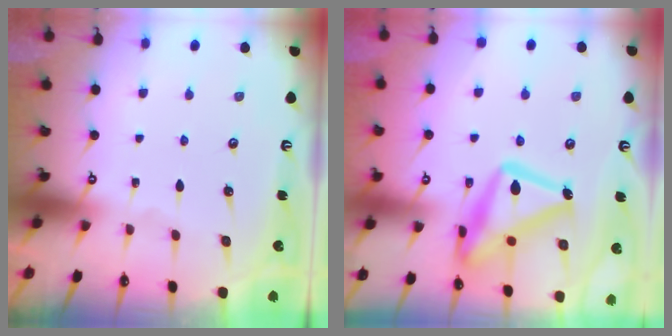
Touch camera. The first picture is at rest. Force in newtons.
{"total": 20.4, "press": 20.4, "slide": 1.5}